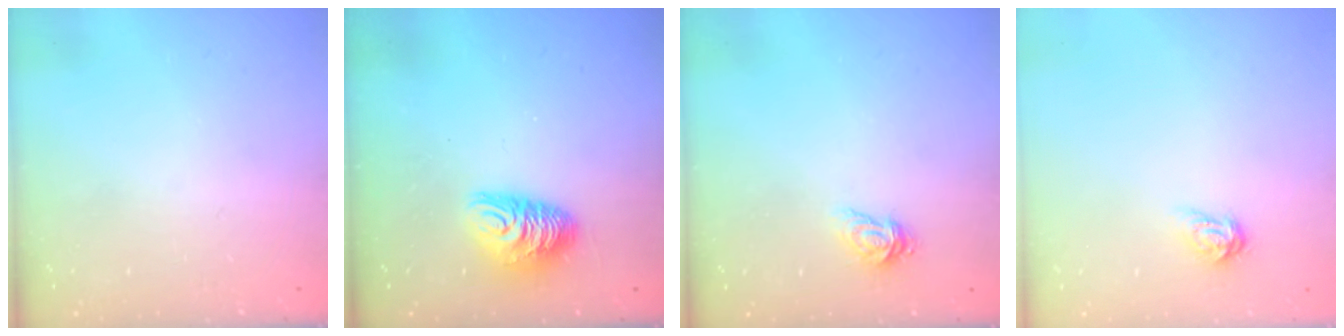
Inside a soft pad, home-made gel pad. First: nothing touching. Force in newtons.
{"total": 10.7, "press": 10.6, "slide": 0.8}
{"total": 3.1, "press": 3.1, "slide": 0.1}
{"total": 3.9, "press": 3.9, "slide": 0.4}